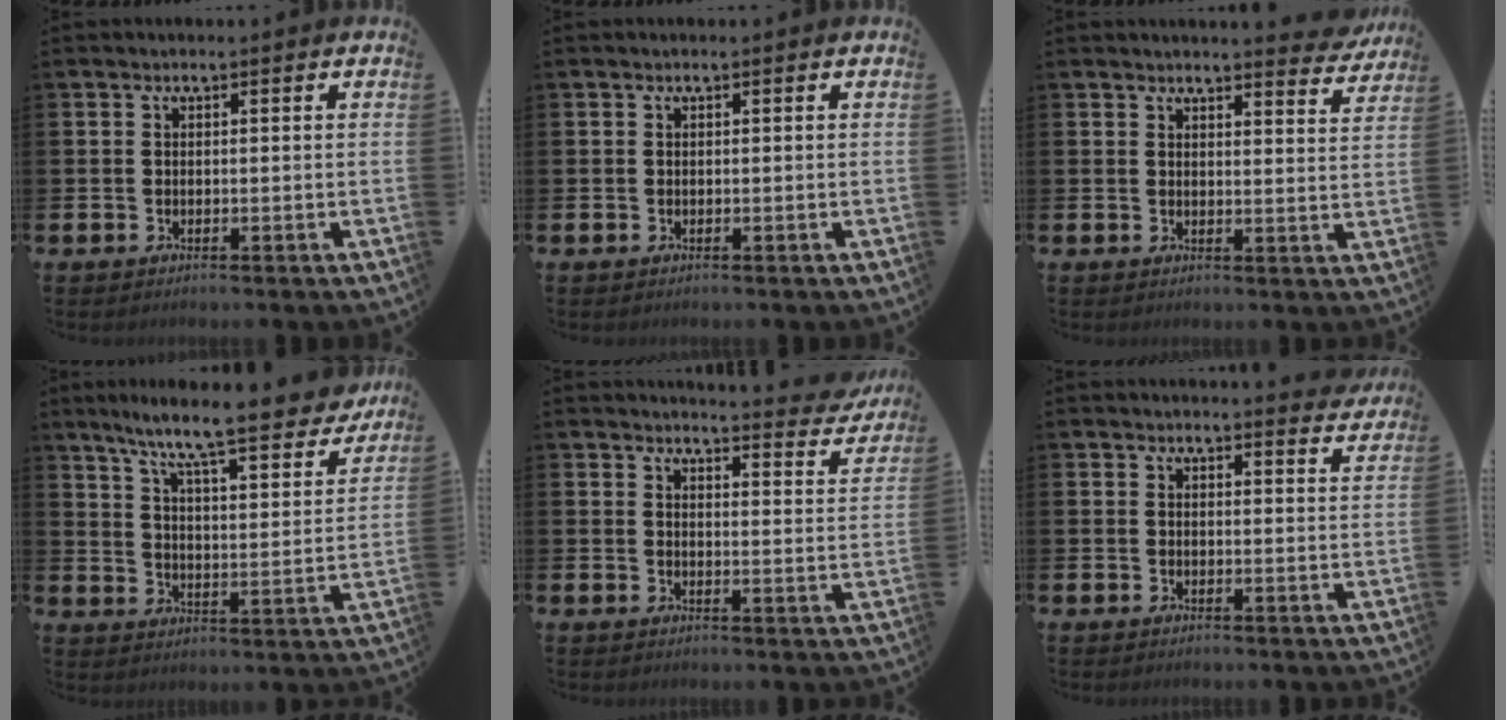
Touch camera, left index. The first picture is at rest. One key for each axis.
{"total": 0.0}
{"total": 3.7, "fx": 3.7, "fy": 0.0, "fz": 0.2, "tx": 0.008, "ty": -0.027, "tz": 0.063}
{"total": 9.8, "fx": 8.8, "fy": 0.8, "fz": 4.4, "tx": -0.107, "ty": -0.063, "tz": 0.146}
{"total": 4.0, "fx": 4.0, "fy": 0.0, "fz": 0.4, "tx": 0.000, "ty": -0.036, "tz": 0.064}
{"total": 3.0, "fx": 3.0, "fy": 0.0, "fz": 0.0, "tx": 0.014, "ty": -0.025, "tz": 0.051}